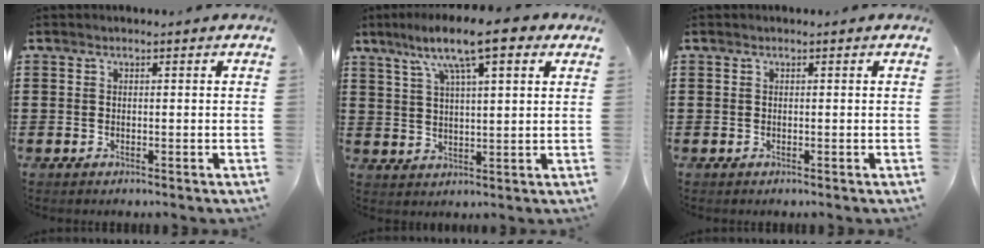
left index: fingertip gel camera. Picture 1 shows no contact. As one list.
[{"total": 11.1, "force": [7.0, 2.4, 8.3], "torque": [-0.160, -0.007, 0.117]}, {"total": 0.0}]